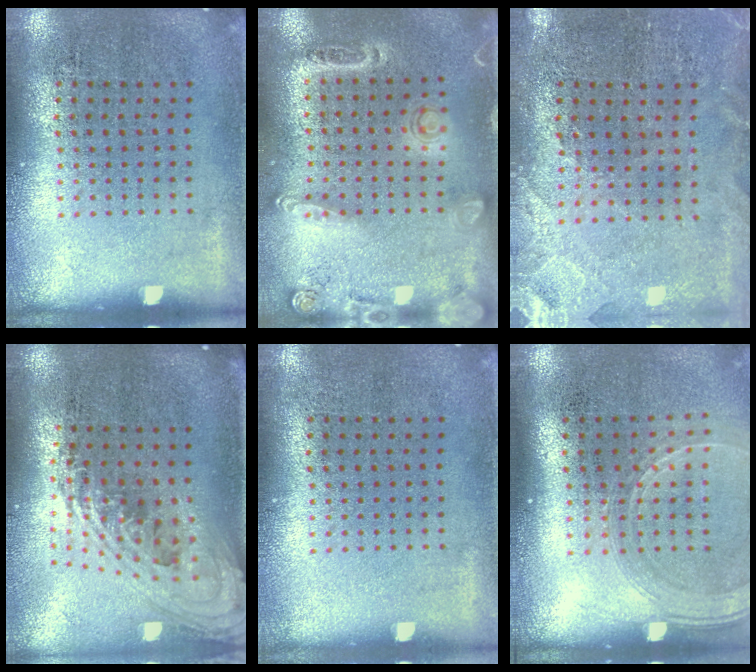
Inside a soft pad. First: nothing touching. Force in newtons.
{"total": 1.6, "press": 1.4, "slide": 0.8}
{"total": 0.5, "press": 0.5, "slide": 0.2}
{"total": 2.3, "press": 1.6, "slide": 1.7}
{"total": 0.0}
{"total": 1.7, "press": 1.5, "slide": 0.7}